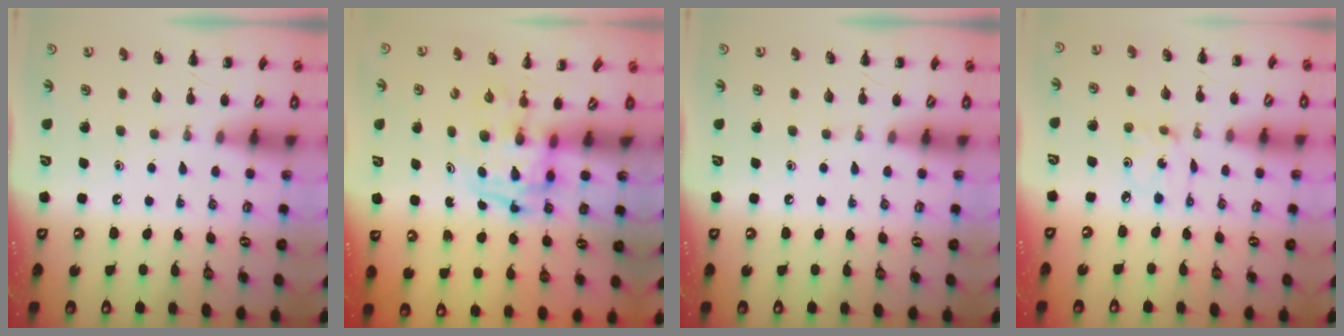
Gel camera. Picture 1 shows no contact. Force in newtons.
{"total": 3.2, "press": 3.2, "slide": 0.5}
{"total": 0.0}
{"total": 1.8, "press": 1.7, "slide": 0.5}